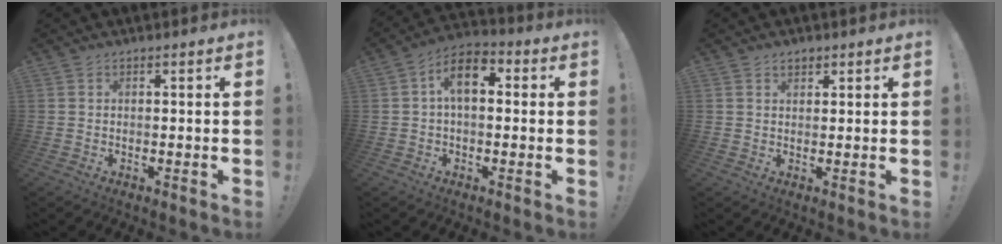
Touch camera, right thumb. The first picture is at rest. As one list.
[{"total": 9.2, "force": [2.1, 5.2, 7.3], "torque": [-0.123, 0.010, 0.042]}, {"total": 1.8, "force": [1.3, 1.0, 0.6], "torque": [-0.004, -0.006, 0.023]}]